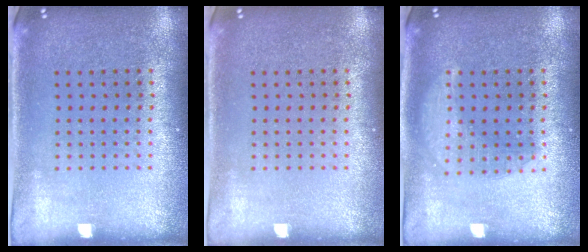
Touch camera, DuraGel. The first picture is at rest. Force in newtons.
{"total": 0.0}
{"total": 2.3, "press": 2.3, "slide": 0.3}